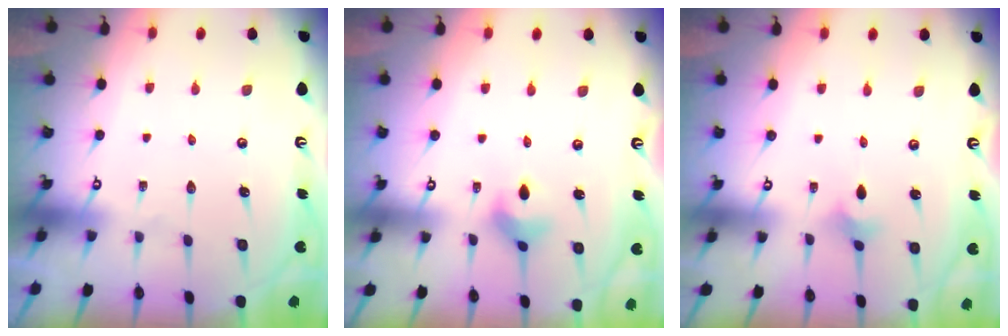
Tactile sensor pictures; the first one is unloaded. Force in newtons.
{"total": 5.9, "press": 5.8, "slide": 0.7}
{"total": 1.8, "press": 1.7, "slide": 0.5}